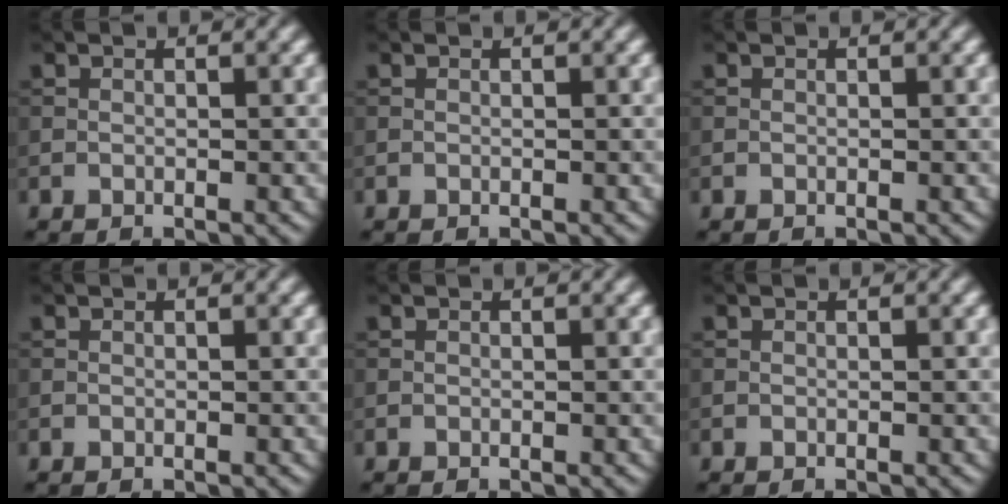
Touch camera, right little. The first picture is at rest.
{"total": 0.0}
{"total": 0.0}
{"total": 0.0}
{"total": 0.0}
{"total": 0.0}